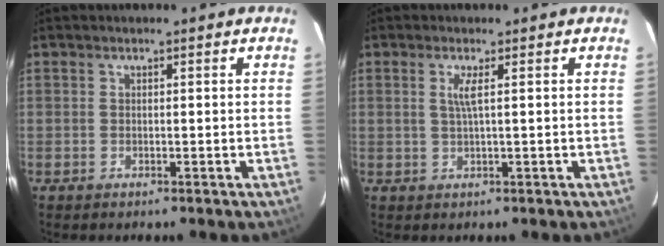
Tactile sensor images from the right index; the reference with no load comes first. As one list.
[{"total": 2.2, "force": [0.7, -0.4, 2.0], "torque": [-0.040, -0.002, 0.014]}]